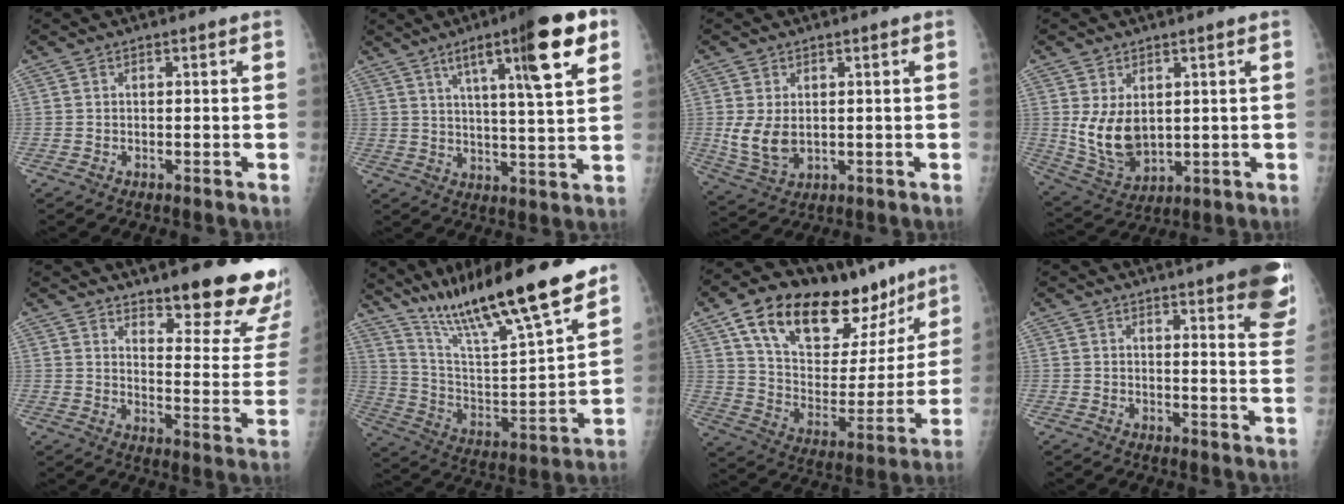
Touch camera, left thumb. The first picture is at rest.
{"total": 16.9, "force": [7.9, 2.6, 14.7], "torque": [-0.211, -0.021, 0.117]}
{"total": 6.6, "force": [0.4, 4.2, 5.0], "torque": [-0.090, -0.011, 0.022]}
{"total": 9.5, "force": [1.6, 6.1, 7.1], "torque": [-0.117, -0.021, 0.053]}
{"total": 20.9, "force": [15.2, 5.4, 13.3], "torque": [-0.135, -0.100, 0.197]}
{"total": 24.3, "force": [18.5, 3.2, 15.5], "torque": [-0.240, -0.077, 0.326]}
{"total": 28.7, "force": [17.8, 13.8, 17.8], "torque": [-0.238, -0.035, 0.288]}
{"total": 14.6, "force": [9.3, 2.9, 10.9], "torque": [-0.110, -0.040, 0.096]}